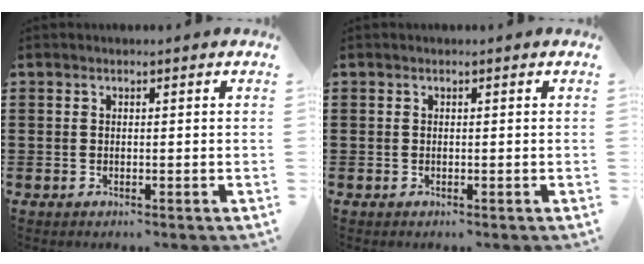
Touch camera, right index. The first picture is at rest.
{"total": 0.0}